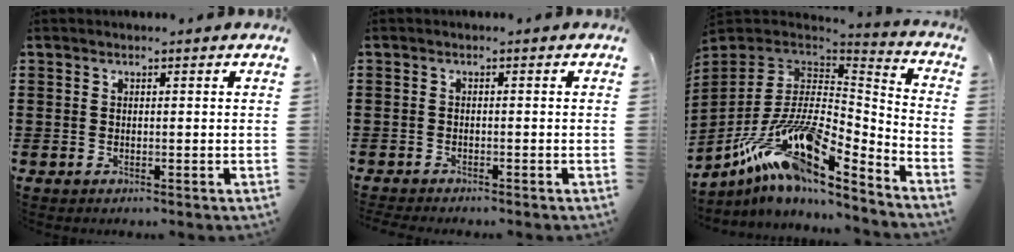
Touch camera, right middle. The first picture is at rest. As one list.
[{"total": 0.9, "force": [-0.9, 0.1, 0.1], "torque": [-0.005, -0.002, -0.018]}, {"total": 15.0, "force": [-8.9, 5.0, 10.9], "torque": [-0.228, 0.009, -0.178]}]